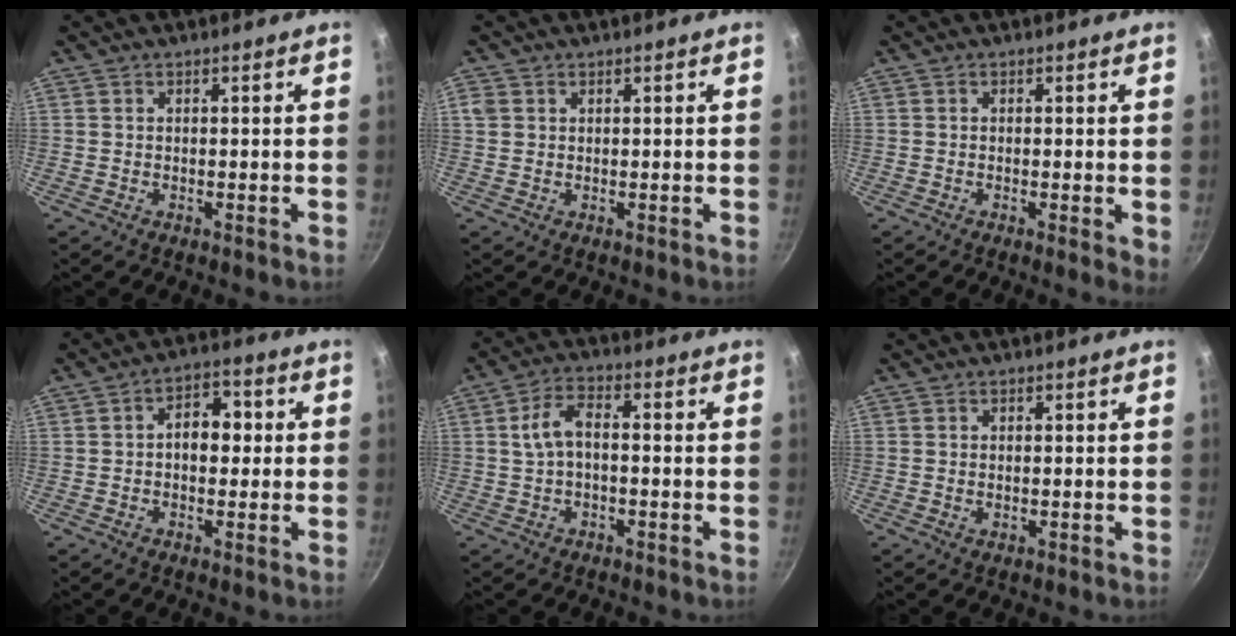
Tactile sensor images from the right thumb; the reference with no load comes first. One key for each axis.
{"total": 2.1, "fx": 0.7, "fy": 1.7, "fz": 0.9, "tx": -0.018, "ty": 0.003, "tz": 0.018}
{"total": 2.6, "fx": -0.2, "fy": 0.6, "fz": 2.5, "tx": -0.039, "ty": -0.010, "tz": -0.008}
{"total": 6.6, "fx": 0.3, "fy": 4.3, "fz": 5.0, "tx": -0.048, "ty": 0.018, "tz": -0.004}
{"total": 6.0, "fx": 0.1, "fy": 3.2, "fz": 5.1, "tx": -0.100, "ty": 0.022, "tz": -0.004}
{"total": 0.8, "fx": -0.1, "fy": 0.5, "fz": 0.6, "tx": -0.013, "ty": -0.001, "tz": 0.001}